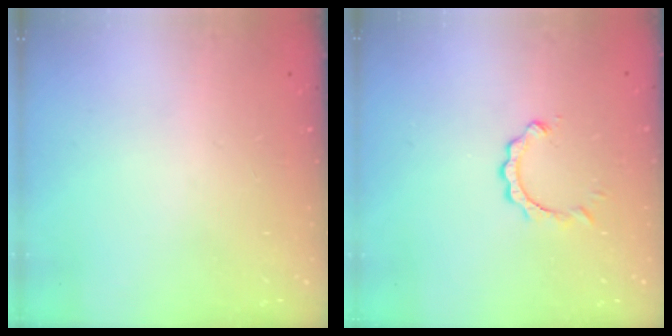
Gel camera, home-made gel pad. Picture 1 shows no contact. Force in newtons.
{"total": 2.1, "press": 2.1, "slide": 0.2}